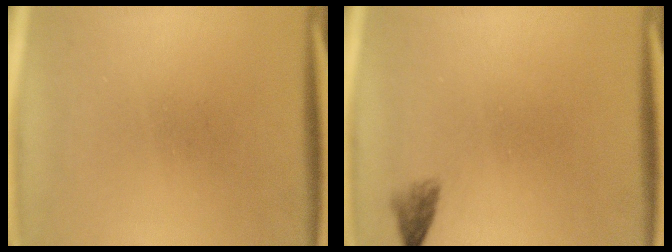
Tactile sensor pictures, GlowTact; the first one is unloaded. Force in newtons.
{"total": 1.5}